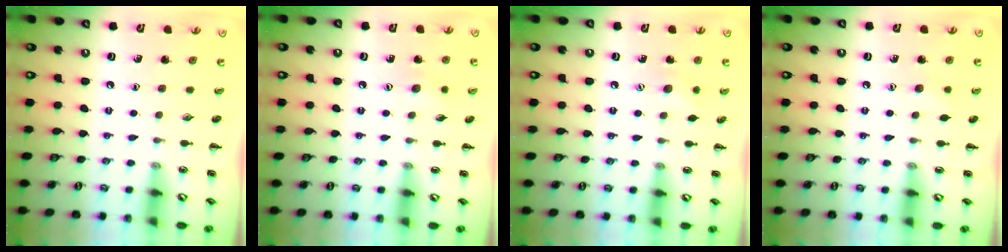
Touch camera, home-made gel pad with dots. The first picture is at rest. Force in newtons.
{"total": 5.7, "press": 5.5, "slide": 1.3}
{"total": 5.7, "press": 5.6, "slide": 1.3}
{"total": 5.1, "press": 4.9, "slide": 1.3}